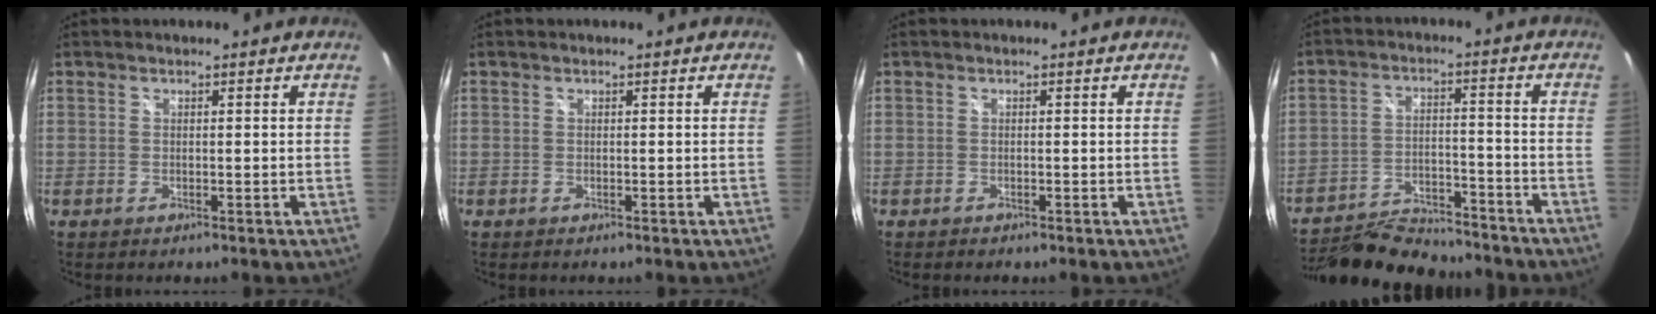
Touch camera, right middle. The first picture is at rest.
{"total": 0.0}
{"total": 0.9, "force": [-0.7, 0.4, 0.2], "torque": [-0.008, -0.003, -0.013]}
{"total": 16.1, "force": [-14.7, 3.7, 5.4], "torque": [-0.120, -0.002, -0.229]}